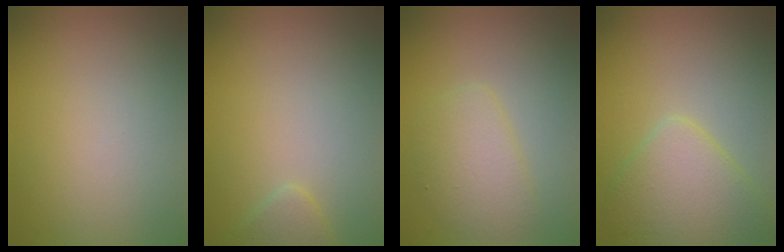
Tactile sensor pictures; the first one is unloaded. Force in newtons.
{"total": 1.4, "press": 1.4, "slide": 0.1}
{"total": 2.9, "press": 2.9, "slide": 0.1}
{"total": 4.7, "press": 4.7, "slide": 0.2}